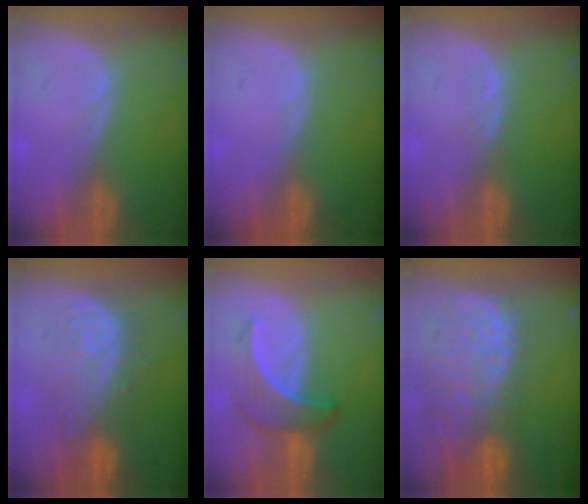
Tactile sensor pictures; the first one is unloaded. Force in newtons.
{"total": 0.0}
{"total": 0.7, "press": 0.7, "slide": 0.1}
{"total": 9.1, "press": 9.0, "slide": 1.6}
{"total": 6.3, "press": 6.1, "slide": 1.9}
{"total": 13.5, "press": 11.0, "slide": 7.8}